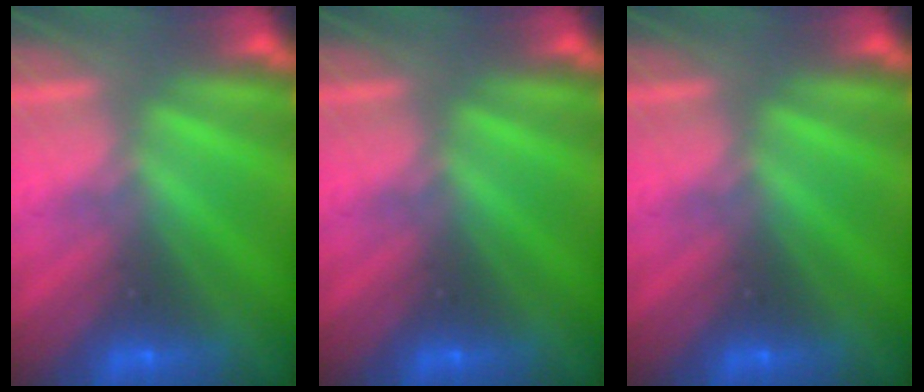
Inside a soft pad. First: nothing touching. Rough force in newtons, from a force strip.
{"total": 0.0}
{"total": 0.0}